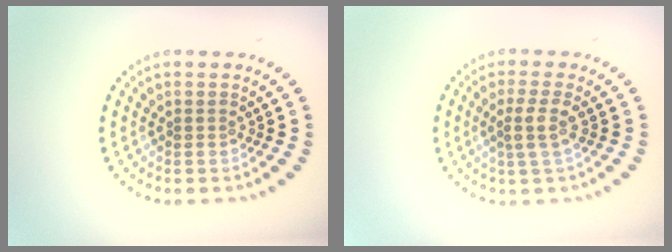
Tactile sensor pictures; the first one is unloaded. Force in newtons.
{"total": 2.1, "press": 1.6, "slide": 1.3}